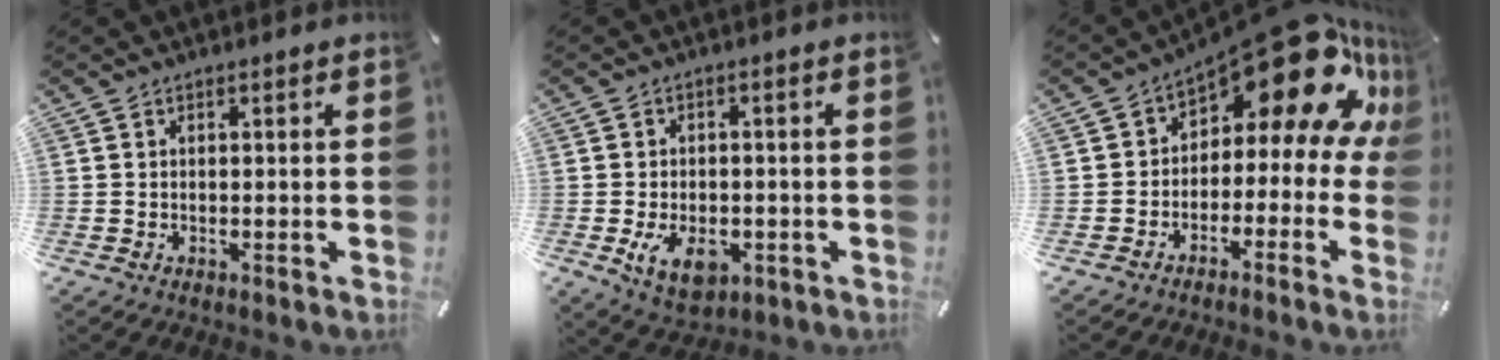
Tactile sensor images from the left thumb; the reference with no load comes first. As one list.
[{"total": 7.7, "force": [-2.2, 5.1, 5.3], "torque": [-0.099, 0.000, -0.042]}, {"total": 18.4, "force": [10.0, 8.0, 13.2], "torque": [-0.190, -0.074, 0.168]}]